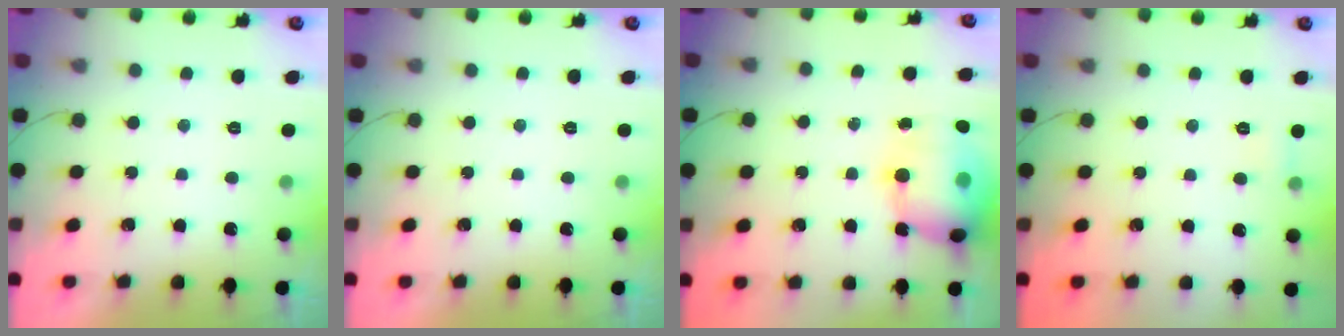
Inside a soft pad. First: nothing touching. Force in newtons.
{"total": 0.0}
{"total": 15.6, "press": 15.1, "slide": 3.7}
{"total": 5.0, "press": 4.8, "slide": 1.5}